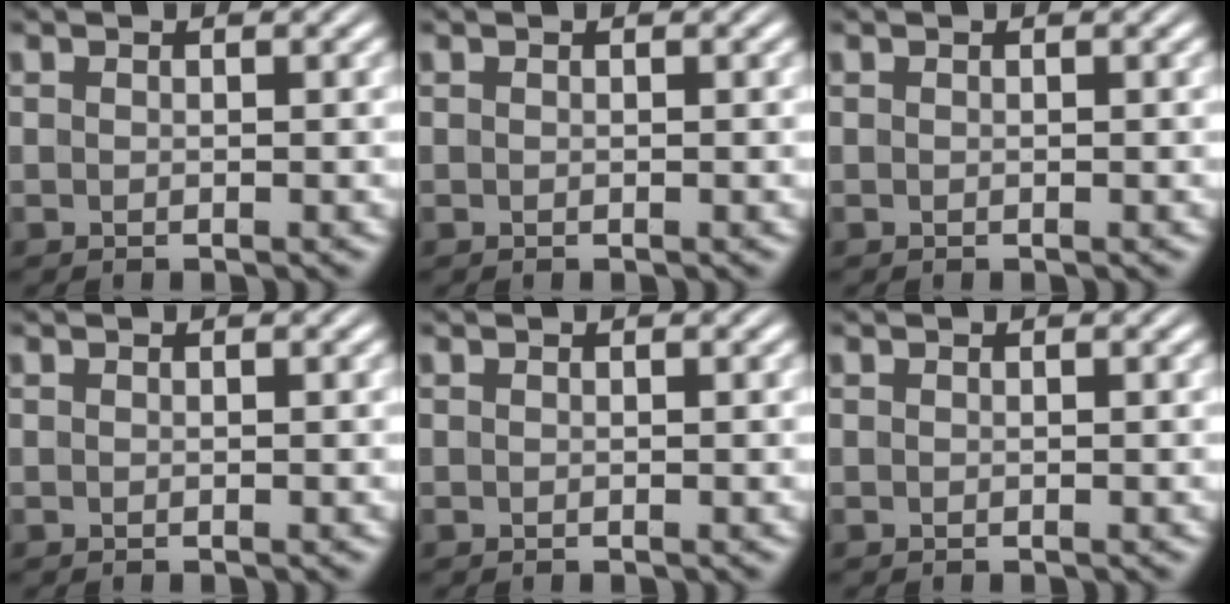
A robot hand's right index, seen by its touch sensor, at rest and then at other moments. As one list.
[{"total": 0.0}, {"total": 0.0}, {"total": 0.0}, {"total": 0.0}, {"total": 0.0}]